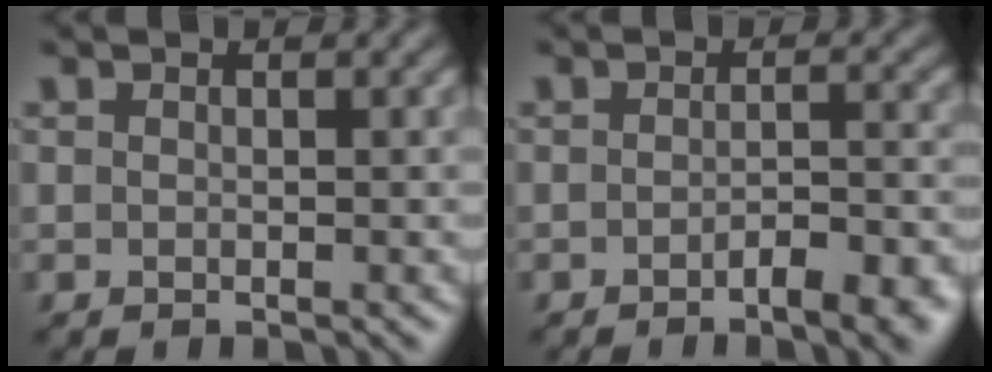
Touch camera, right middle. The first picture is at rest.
{"total": 5.0, "force": [-2.5, 1.5, 4.1], "torque": [-0.054, 0.001, -0.031]}